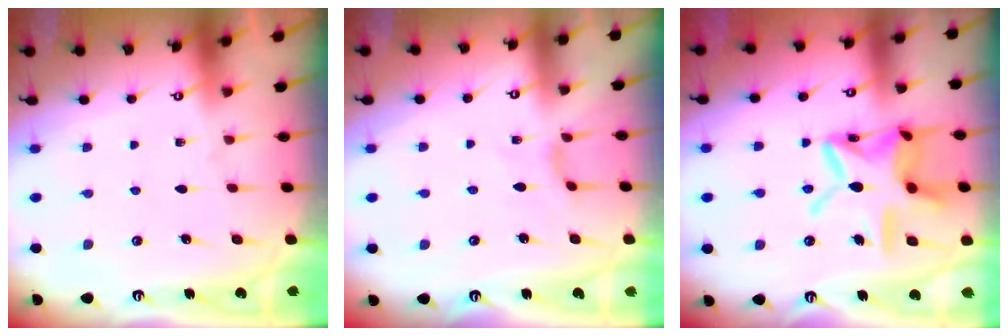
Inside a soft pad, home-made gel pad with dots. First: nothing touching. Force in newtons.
{"total": 1.5, "press": 1.4, "slide": 0.4}
{"total": 18.2, "press": 18.2, "slide": 1.6}